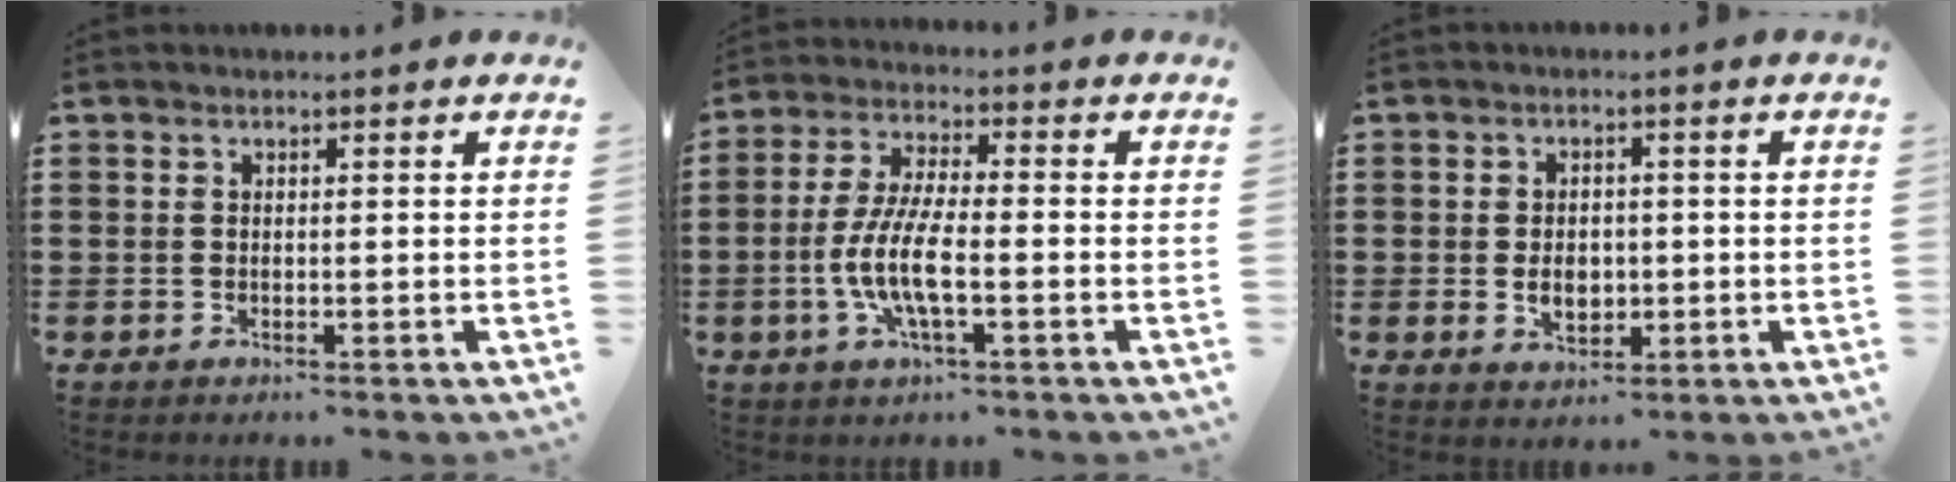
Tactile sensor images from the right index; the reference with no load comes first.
{"total": 8.0, "force": [-2.5, 2.0, 7.3], "torque": [-0.163, -0.012, -0.053]}
{"total": 3.8, "force": [-0.4, 2.8, 2.6], "torque": [-0.047, 0.005, -0.012]}